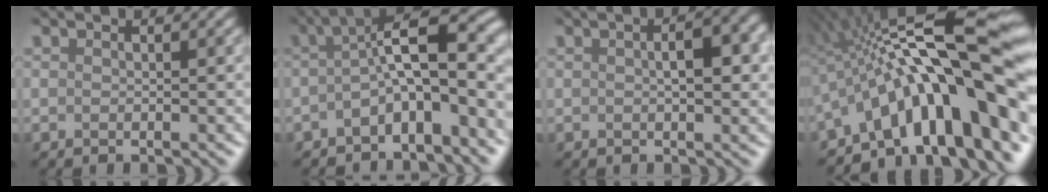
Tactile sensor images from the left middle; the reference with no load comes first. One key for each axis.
{"total": 9.7, "fx": -1.7, "fy": 3.0, "fz": 9.0, "tx": -0.140, "ty": 0.023, "tz": -0.036}
{"total": 2.8, "fx": 0.6, "fy": 0.5, "fz": 2.6, "tx": -0.044, "ty": 0.007, "tz": 0.008}
{"total": 15.2, "fx": -1.9, "fy": 5.2, "fz": 14.2, "tx": -0.192, "ty": 0.046, "tz": -0.042}